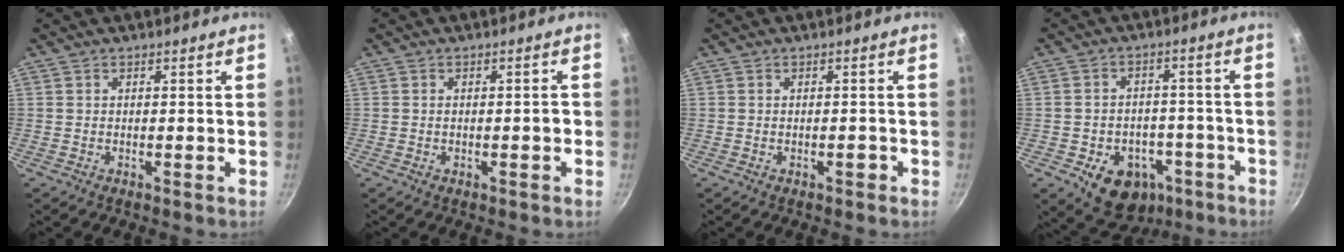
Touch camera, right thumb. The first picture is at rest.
{"total": 1.8, "force": [-0.4, 0.7, 1.6], "torque": [-0.019, 0.006, -0.009]}
{"total": 1.0, "force": [-0.6, 0.5, 0.7], "torque": [-0.003, 0.009, -0.007]}
{"total": 13.0, "force": [-5.8, 9.8, 6.3], "torque": [-0.052, 0.043, -0.066]}